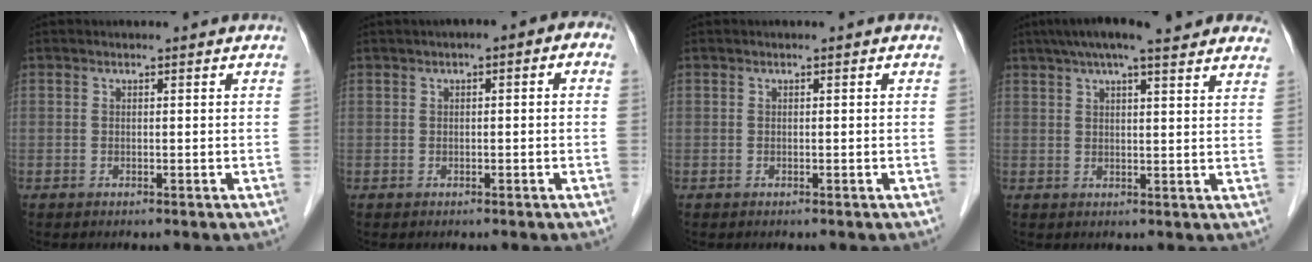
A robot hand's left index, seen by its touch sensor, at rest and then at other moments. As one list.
[{"total": 3.5, "force": [0.8, 1.1, 3.2], "torque": [-0.036, 0.024, 0.005]}, {"total": 0.0}, {"total": 15.9, "force": [12.8, 2.1, 9.3], "torque": [-0.140, 0.049, 0.167]}]